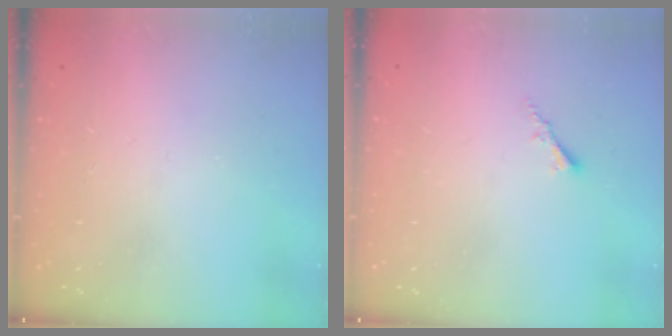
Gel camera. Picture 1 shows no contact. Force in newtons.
{"total": 1.8, "press": 1.7, "slide": 0.5}